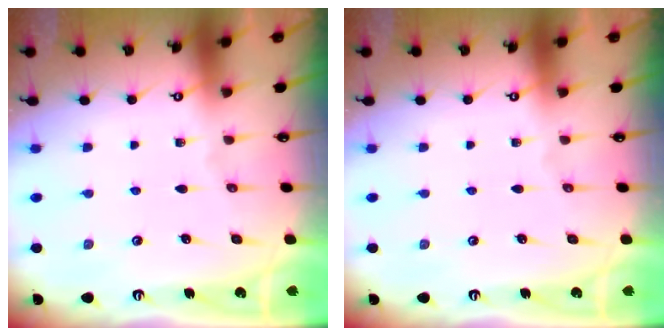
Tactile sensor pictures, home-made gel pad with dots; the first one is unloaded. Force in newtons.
{"total": 0.0}